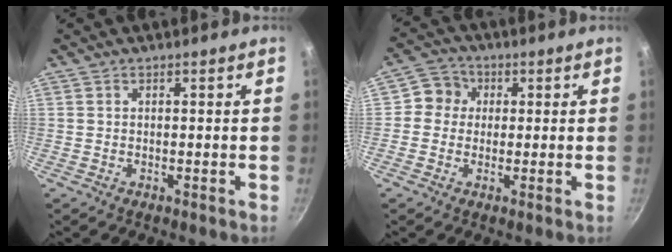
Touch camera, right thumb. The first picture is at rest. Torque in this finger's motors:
{"motor_torque": [-0.67, 0.38, -0.09, 0.12, 0.02]}